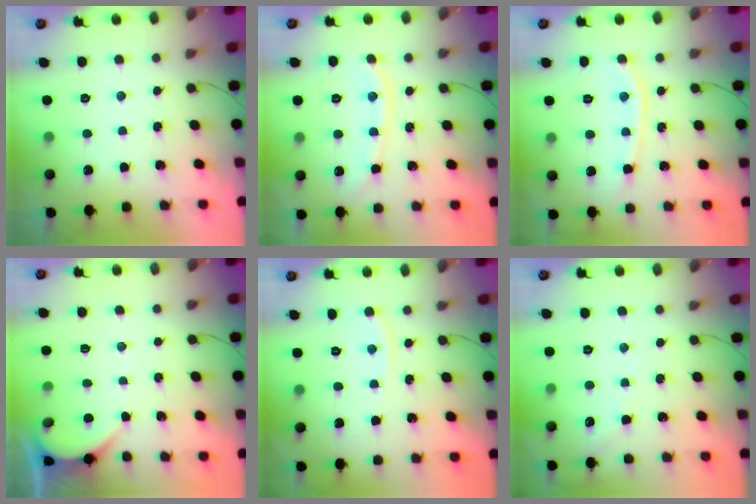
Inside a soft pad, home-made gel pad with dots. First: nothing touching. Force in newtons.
{"total": 10.8, "press": 10.7, "slide": 1.3}
{"total": 10.0, "press": 10.0, "slide": 1.1}
{"total": 1.3, "press": 1.3, "slide": 0.1}
{"total": 3.0, "press": 3.0, "slide": 0.4}
{"total": 3.0, "press": 3.0, "slide": 0.4}